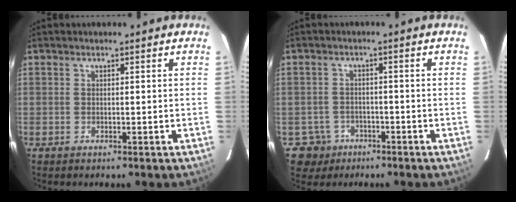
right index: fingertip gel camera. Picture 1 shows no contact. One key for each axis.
{"total": 4.8, "fx": -2.2, "fy": 4.2, "fz": -0.5, "tx": 0.009, "ty": 0.012, "tz": -0.032}